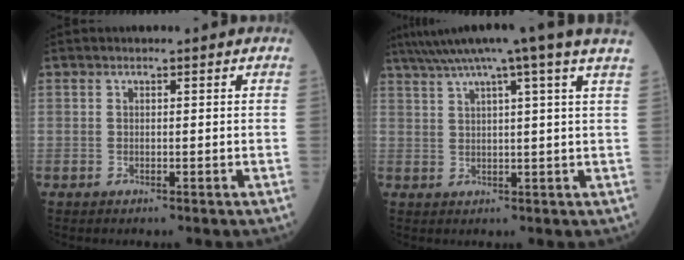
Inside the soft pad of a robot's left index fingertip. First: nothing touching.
{"total": 12.4, "force": [9.4, -2.0, 7.8], "torque": [-0.130, 0.020, 0.120]}